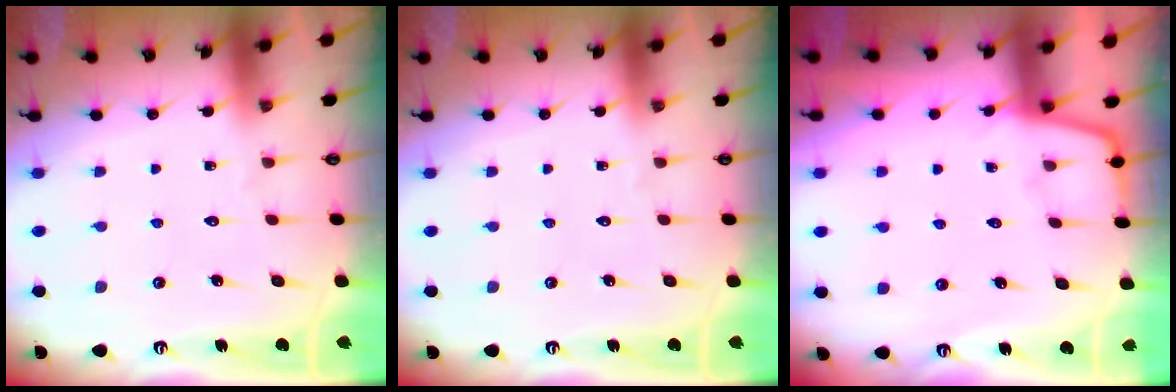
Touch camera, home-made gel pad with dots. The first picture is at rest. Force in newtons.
{"total": 0.0}
{"total": 3.4, "press": 3.4, "slide": 0.6}